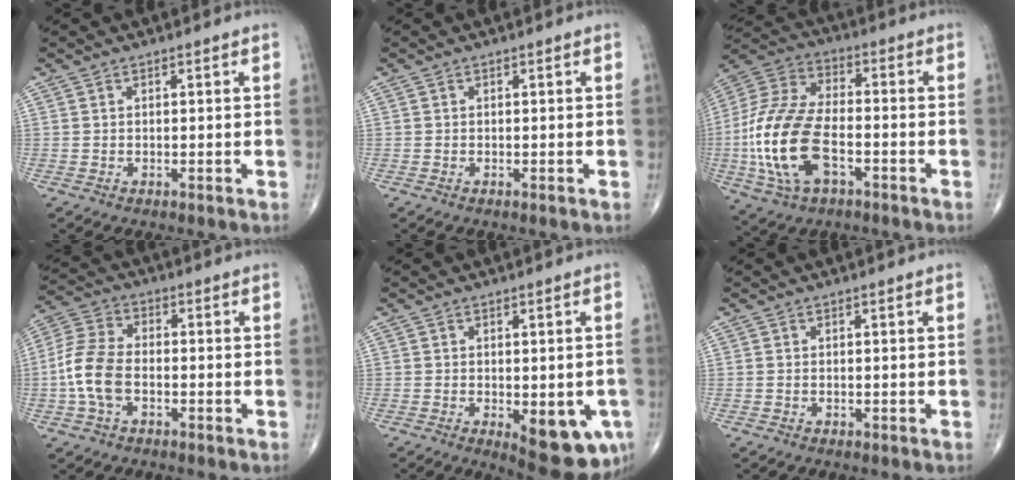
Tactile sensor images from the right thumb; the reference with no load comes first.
{"total": 0.0}
{"total": 19.2, "force": [-4.8, 10.3, 15.4], "torque": [-0.334, 0.020, -0.090]}
{"total": 9.5, "force": [-2.2, 5.8, 7.2], "torque": [-0.158, 0.024, -0.050]}
{"total": 11.2, "force": [-3.6, 4.6, 9.5], "torque": [-0.101, -0.006, -0.035]}
{"total": 0.0}